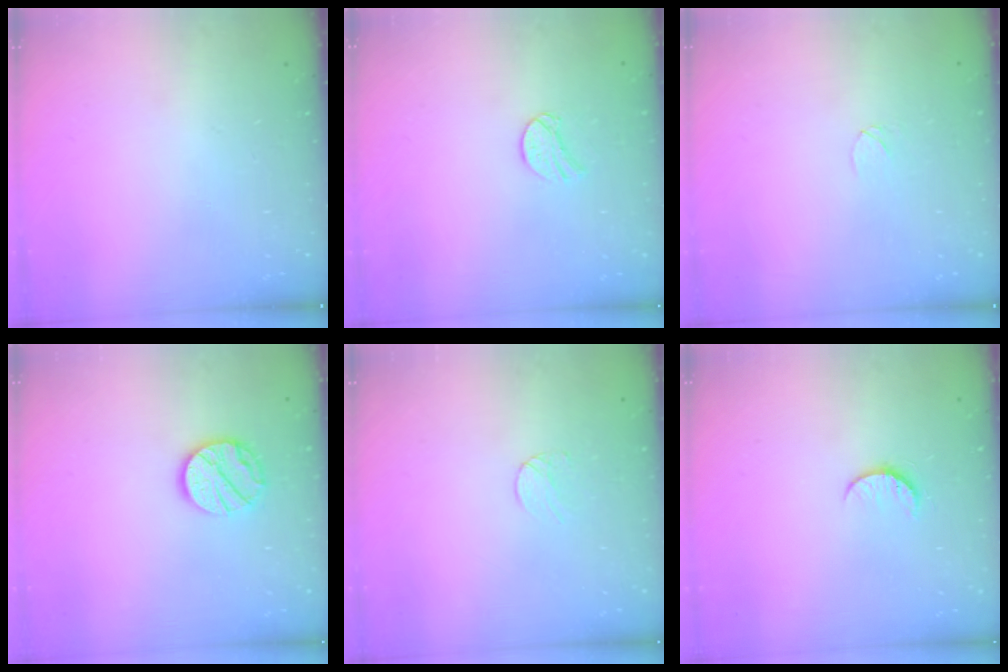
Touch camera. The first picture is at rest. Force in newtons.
{"total": 7.7, "press": 7.7, "slide": 0.2}
{"total": 3.6, "press": 3.6, "slide": 0.3}
{"total": 11.7, "press": 11.7, "slide": 0.8}
{"total": 4.2, "press": 4.2, "slide": 0.3}
{"total": 6.1, "press": 6.0, "slide": 0.5}